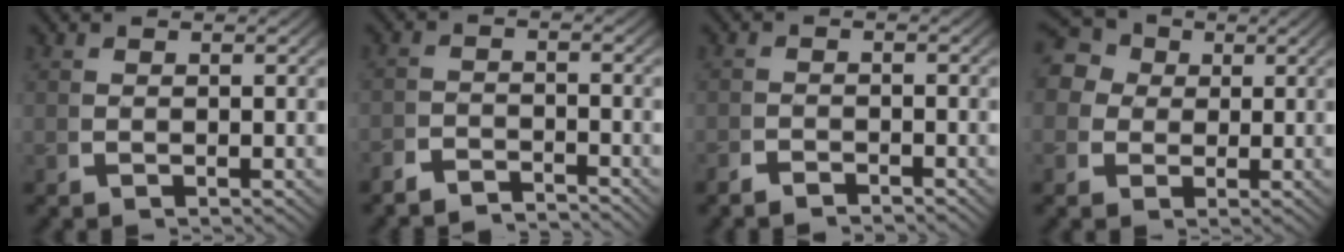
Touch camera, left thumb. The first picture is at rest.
{"total": 3.4, "force": [-3.3, 0.7, 0.2], "torque": [0.003, -0.013, -0.062]}
{"total": 1.9, "force": [-1.8, 0.4, 0.1], "torque": [-0.001, -0.009, -0.035]}
{"total": 8.2, "force": [2.8, 6.6, 3.9], "torque": [-0.081, 0.004, 0.031]}